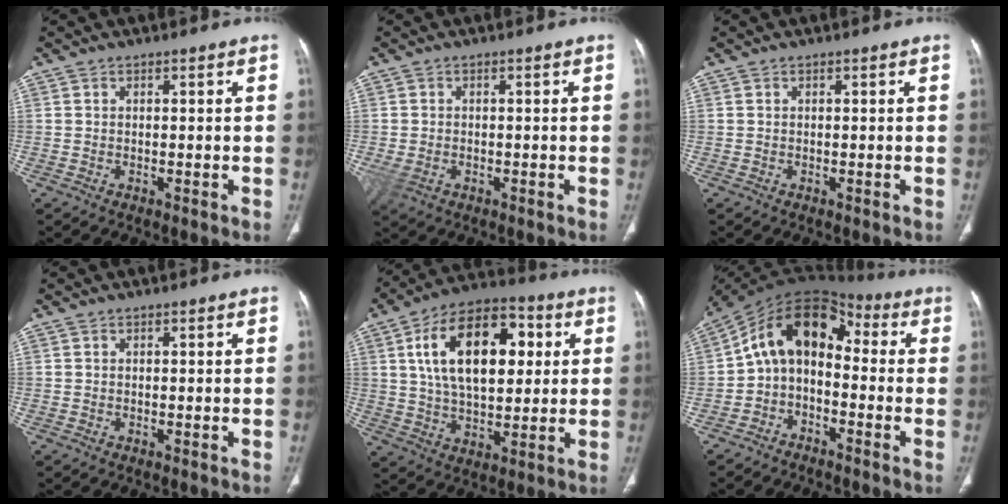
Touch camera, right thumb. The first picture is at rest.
{"total": 3.1, "force": [-1.0, 2.2, 1.9], "torque": [-0.048, 0.000, -0.010]}
{"total": 0.0}
{"total": 0.0}
{"total": 20.7, "force": [5.2, 11.5, 16.5], "torque": [-0.248, 0.009, 0.083]}
{"total": 12.8, "force": [-0.9, 8.4, 9.6], "torque": [-0.145, 0.073, -0.035]}